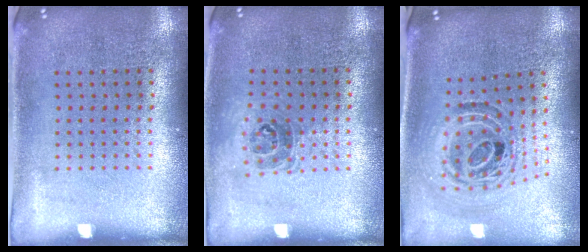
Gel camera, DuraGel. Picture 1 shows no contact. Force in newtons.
{"total": 1.0, "press": 0.9, "slide": 0.5}
{"total": 1.2, "press": 1.1, "slide": 0.5}